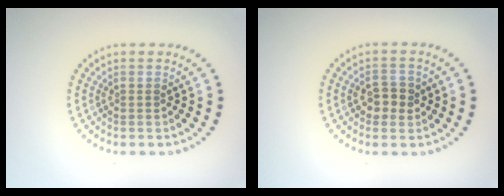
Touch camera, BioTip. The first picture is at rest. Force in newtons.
{"total": 2.3, "press": 2.3, "slide": 0.3}